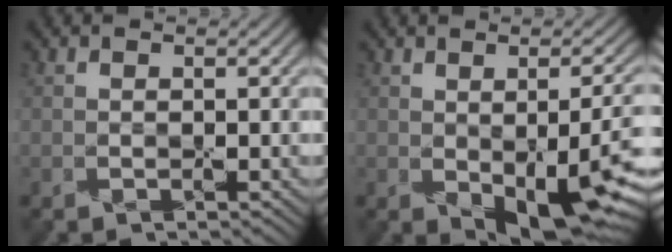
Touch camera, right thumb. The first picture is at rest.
{"total": 11.6, "force": [-2.4, 5.2, 10.1], "torque": [-0.135, -0.026, -0.012]}